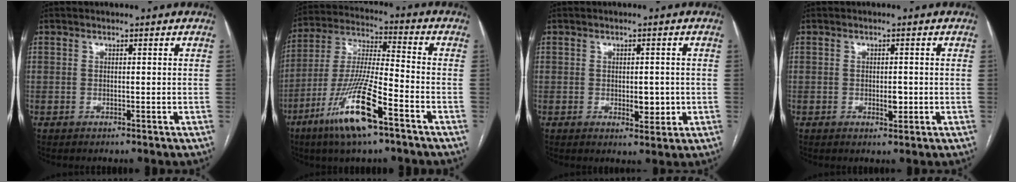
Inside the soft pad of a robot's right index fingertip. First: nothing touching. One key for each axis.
{"total": 14.9, "fx": -8.1, "fy": 1.5, "fz": 12.5, "tx": -0.255, "ty": -0.023, "tz": -0.151}
{"total": 3.5, "fx": -0.5, "fy": 1.8, "fz": 3.0, "tx": -0.039, "ty": -0.003, "tz": 0.000}
{"total": 2.0, "fx": -0.4, "fy": 1.0, "fz": 1.8, "tx": -0.027, "ty": -0.001, "tz": -0.001}